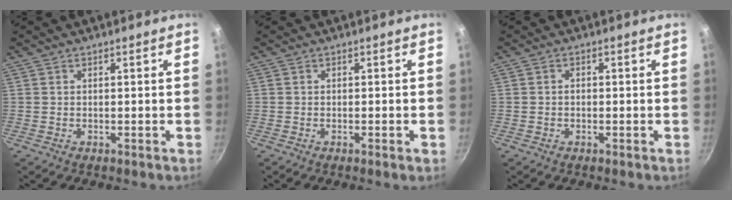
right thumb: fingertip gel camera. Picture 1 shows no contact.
{"total": 1.1, "force": [-0.5, -0.1, 0.9], "torque": [-0.020, 0.000, -0.010]}
{"total": 1.0, "force": [-0.3, 0.8, 0.5], "torque": [-0.010, 0.005, -0.005]}